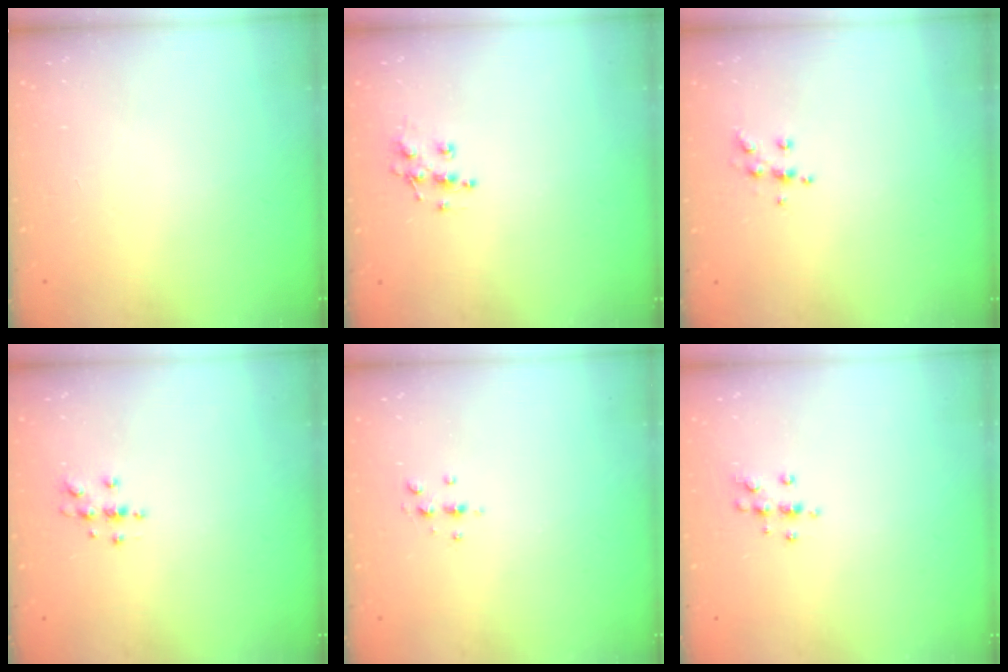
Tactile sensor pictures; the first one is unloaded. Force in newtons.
{"total": 7.8, "press": 7.7, "slide": 0.5}
{"total": 6.4, "press": 6.4, "slide": 0.5}
{"total": 3.8, "press": 3.8, "slide": 0.4}
{"total": 3.0, "press": 3.0, "slide": 0.4}
{"total": 7.5, "press": 7.4, "slide": 1.3}